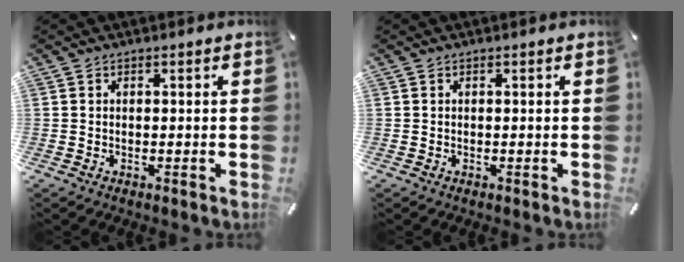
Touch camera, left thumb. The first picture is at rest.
{"total": 0.0}